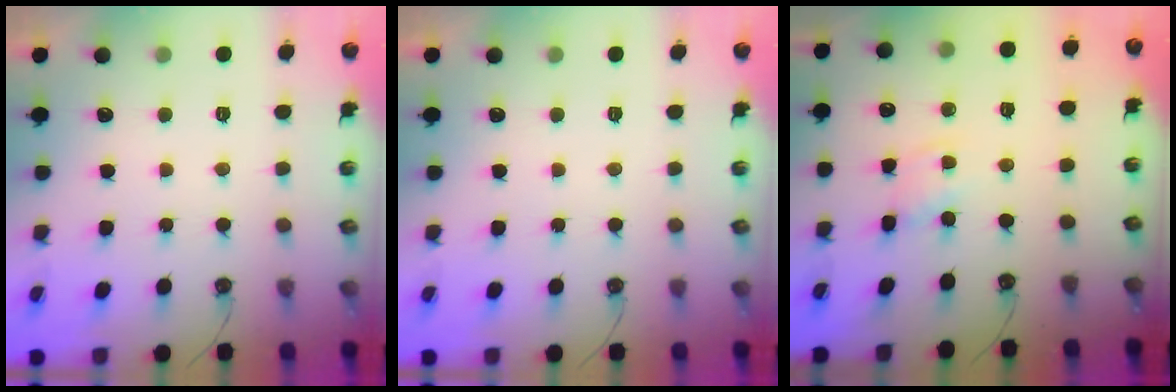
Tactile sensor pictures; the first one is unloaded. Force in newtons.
{"total": 0.0}
{"total": 2.8, "press": 2.8, "slide": 0.3}